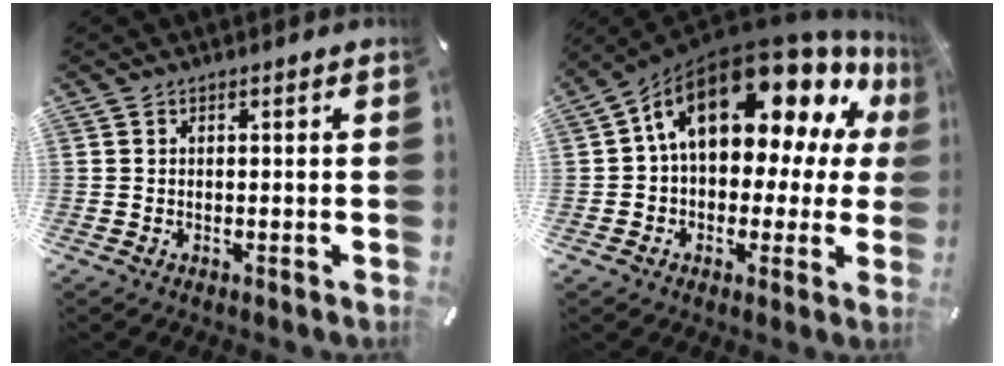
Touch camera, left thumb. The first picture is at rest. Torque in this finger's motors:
{"motor_torque": [2.15, 2.86, 2.77, 0.00, 0.39]}